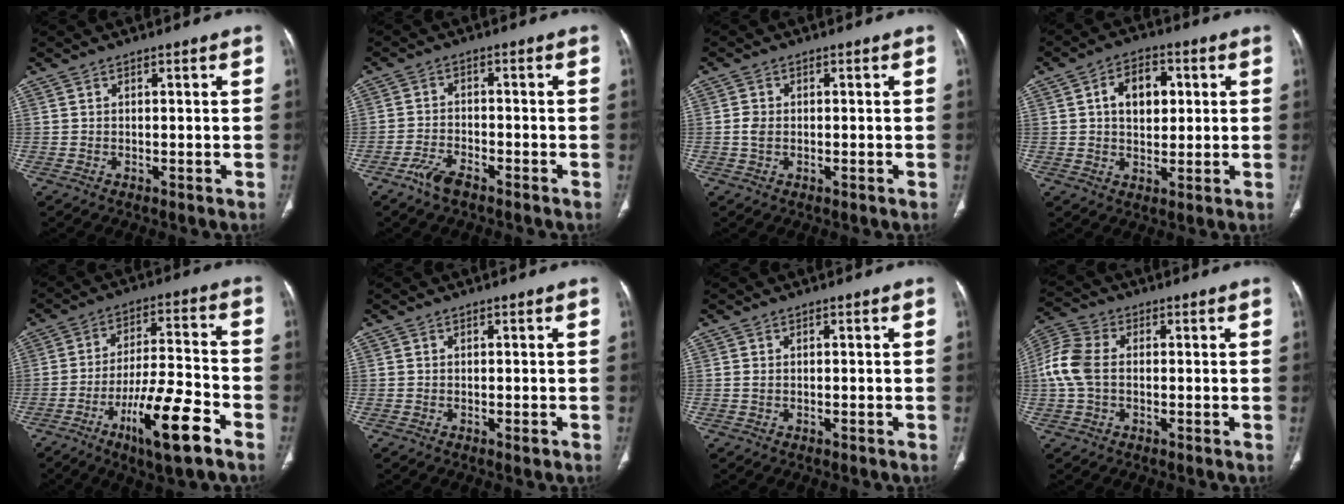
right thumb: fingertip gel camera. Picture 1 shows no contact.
{"total": 4.1, "force": [-3.1, 1.5, 2.3], "torque": [-0.051, 0.018, -0.058]}
{"total": 2.0, "force": [-0.2, 1.4, 1.4], "torque": [-0.031, 0.003, -0.006]}
{"total": 8.6, "force": [1.8, 5.6, 6.2], "torque": [-0.072, 0.004, 0.026]}
{"total": 15.1, "force": [-8.0, 3.0, 12.5], "torque": [-0.218, 0.041, -0.131]}
{"total": 0.8, "force": [-0.4, 0.2, 0.6], "torque": [-0.009, -0.001, -0.008]}
{"total": 0.6, "force": [-0.1, 0.3, 0.5], "torque": [-0.016, -0.001, -0.002]}
{"total": 8.3, "force": [0.0, 5.6, 6.1], "torque": [-0.148, 0.022, -0.006]}